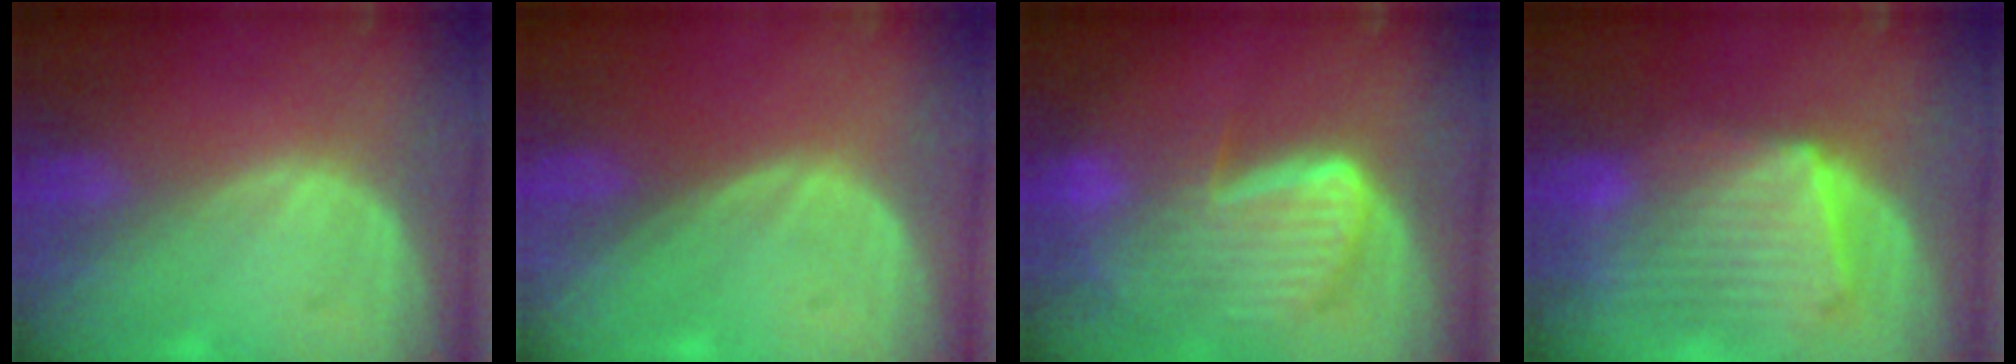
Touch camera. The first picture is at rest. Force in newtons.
{"total": 0.0}
{"total": 9.7, "press": 8.2, "slide": 5.3}
{"total": 10.7, "press": 9.3, "slide": 5.4}